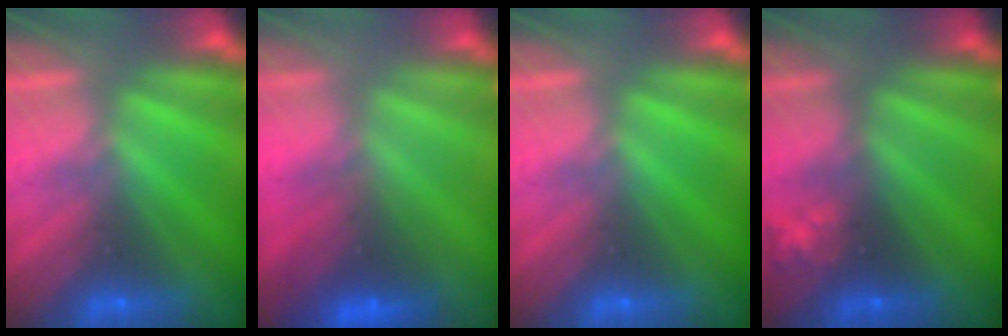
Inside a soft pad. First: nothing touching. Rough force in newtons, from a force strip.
{"total": 2.9}
{"total": 0.0}
{"total": 2.3}